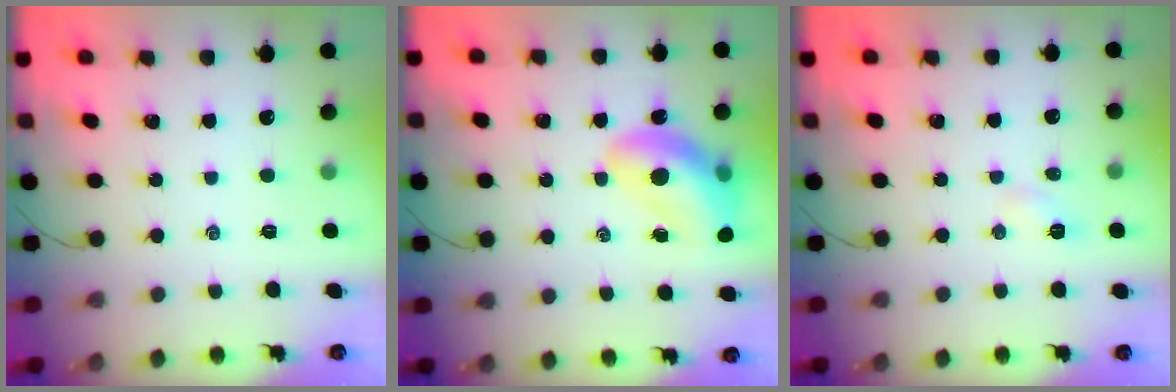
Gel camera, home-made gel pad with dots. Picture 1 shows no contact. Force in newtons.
{"total": 14.8, "press": 14.3, "slide": 3.9}
{"total": 3.3, "press": 3.2, "slide": 1.1}